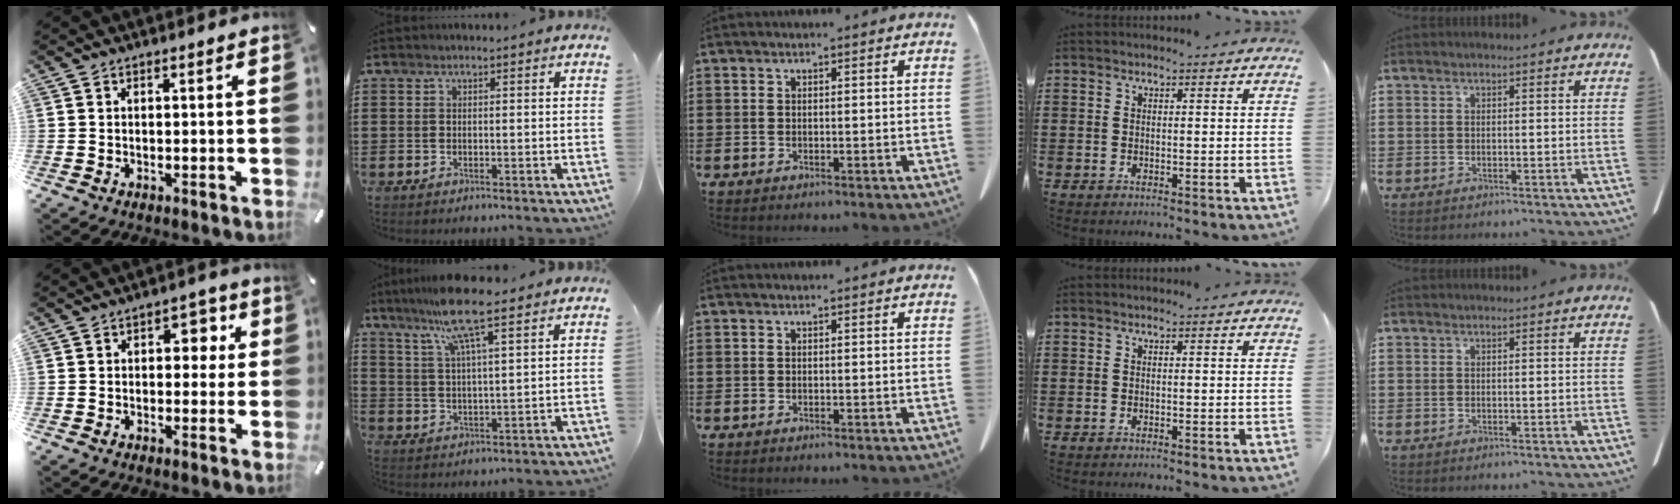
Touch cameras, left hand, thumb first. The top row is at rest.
{"thumb": {"total": 4.8, "force": [0.7, 3.5, 3.3], "torque": [-0.030, -0.003, -0.001]}, "index": {"total": 10.7, "force": [7.8, 0.8, 7.4], "torque": [-0.154, -0.016, 0.135]}}